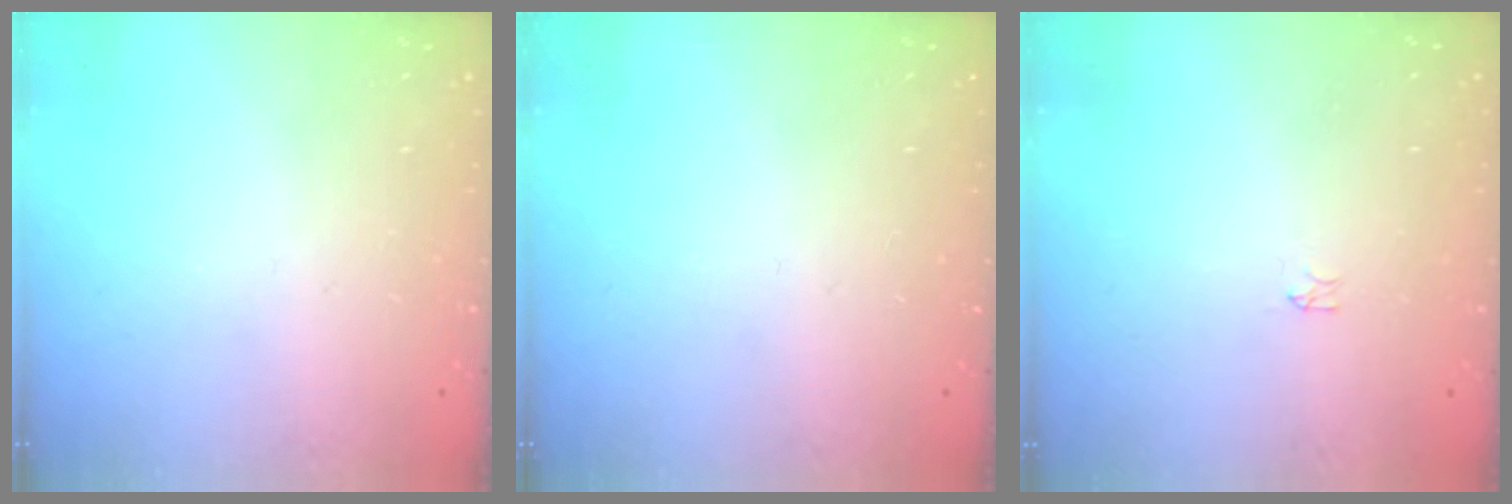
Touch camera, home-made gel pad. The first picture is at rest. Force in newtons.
{"total": 0.0}
{"total": 0.0}